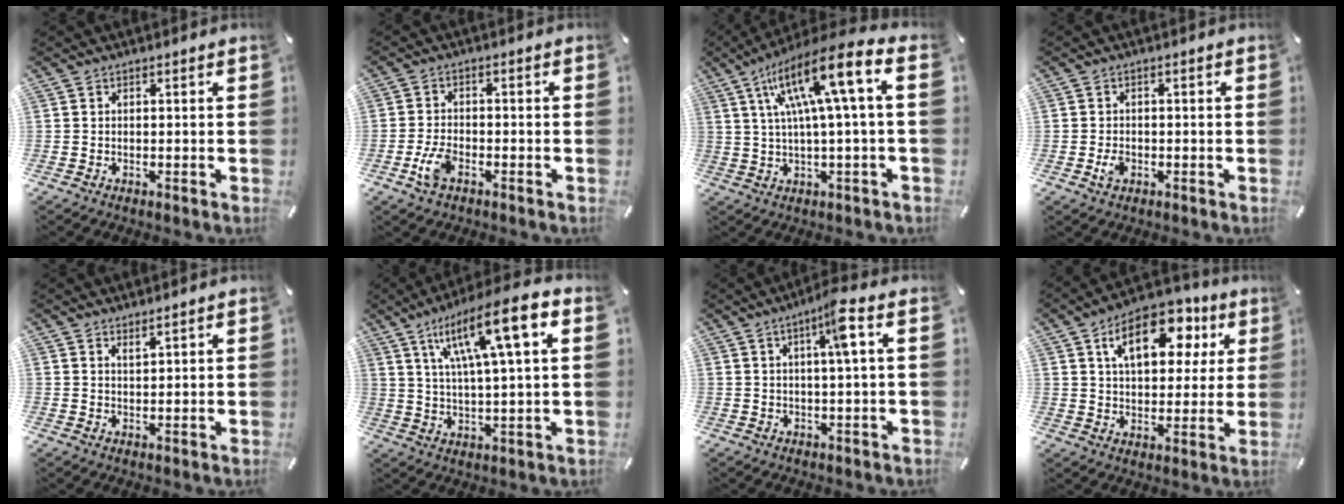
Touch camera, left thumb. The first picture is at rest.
{"total": 5.4, "force": [-2.6, 2.8, 3.9], "torque": [-0.095, 0.002, -0.051]}
{"total": 16.7, "force": [5.4, 2.8, 15.5], "torque": [-0.291, -0.014, 0.080]}
{"total": 2.5, "force": [-0.8, 1.8, 1.6], "torque": [-0.037, 0.000, -0.016]}
{"total": 1.6, "force": [1.5, 0.1, 0.6], "torque": [-0.012, -0.003, 0.027]}
{"total": 15.8, "force": [7.1, 3.4, 13.7], "torque": [-0.250, -0.016, 0.112]}
{"total": 7.0, "force": [2.0, 0.3, 6.7], "torque": [-0.117, -0.005, 0.027]}
{"total": 15.7, "force": [6.7, 9.3, 10.8], "torque": [-0.156, -0.011, 0.110]}